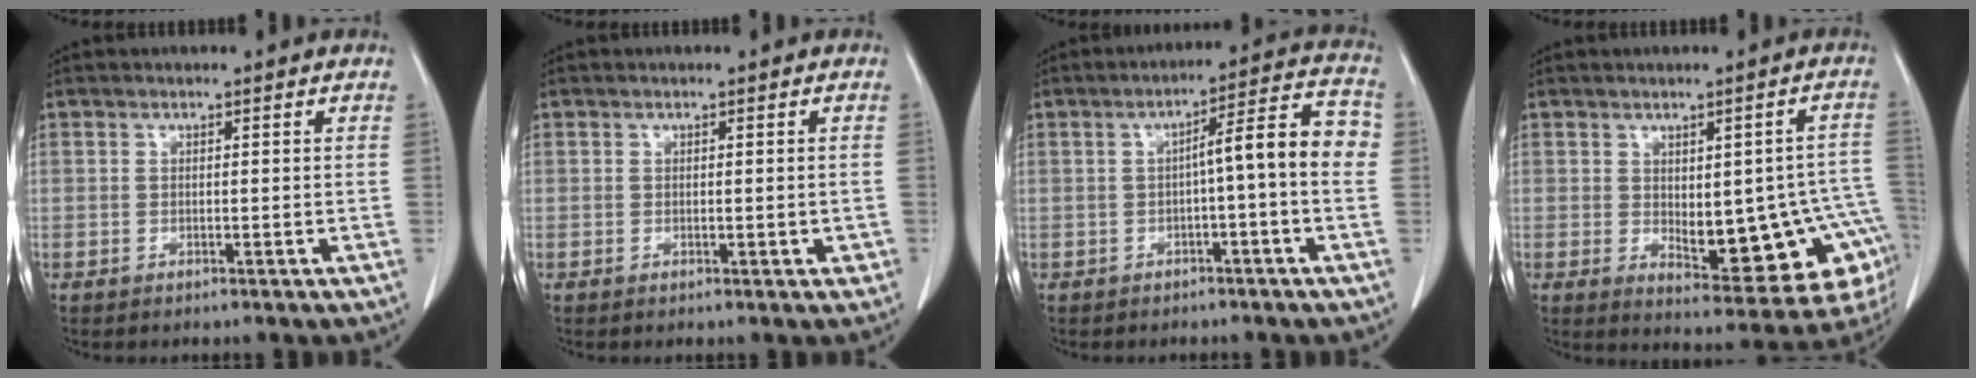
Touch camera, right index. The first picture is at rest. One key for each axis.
{"total": 1.3, "fx": -0.3, "fy": 0.5, "fz": 1.1, "tx": -0.013, "ty": 0.000, "tz": 0.001}
{"total": 8.4, "fx": -0.6, "fy": 0.6, "fz": 8.3, "tx": -0.108, "ty": 0.031, "tz": -0.013}
{"total": 16.1, "fx": -2.7, "fy": 5.8, "fz": 14.7, "tx": -0.132, "ty": 0.016, "tz": -0.009}